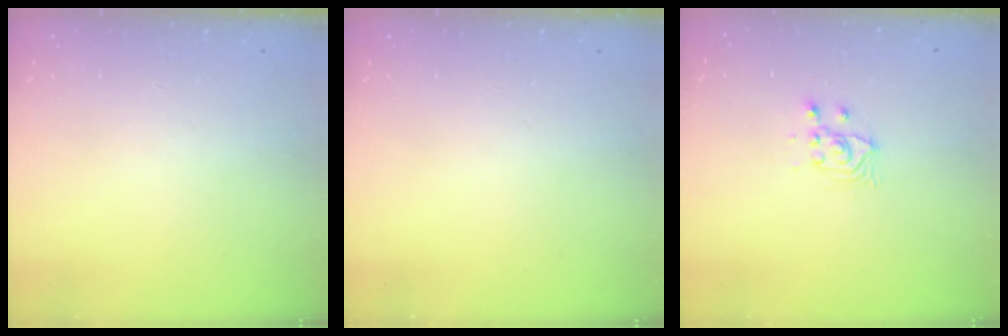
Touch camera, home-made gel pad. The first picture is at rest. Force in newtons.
{"total": 0.0}
{"total": 4.6, "press": 4.6, "slide": 0.4}